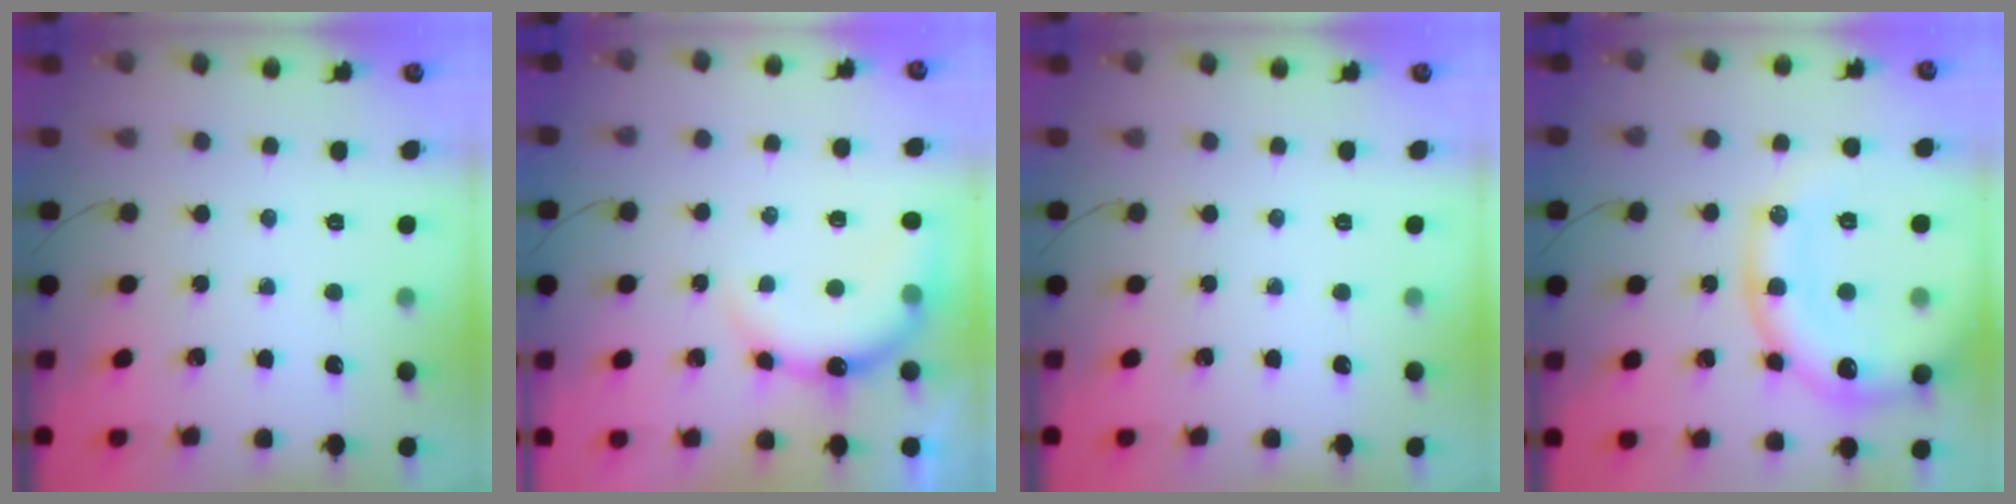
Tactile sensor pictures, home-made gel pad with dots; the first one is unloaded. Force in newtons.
{"total": 8.5, "press": 8.5, "slide": 0.8}
{"total": 0.0}
{"total": 18.8, "press": 18.6, "slide": 2.9}